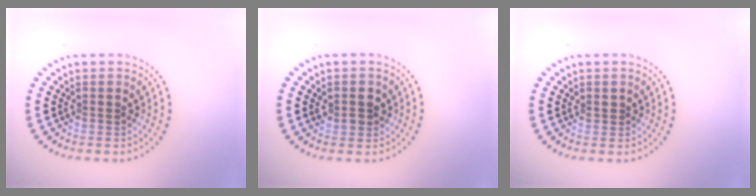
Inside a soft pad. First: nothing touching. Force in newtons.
{"total": 1.9, "press": 1.8, "slide": 0.5}
{"total": 0.5, "press": 0.3, "slide": 0.4}